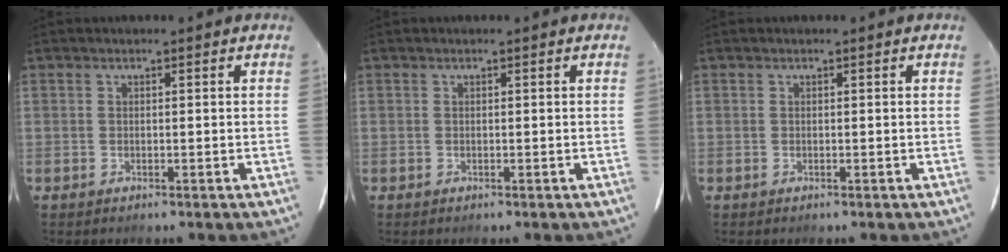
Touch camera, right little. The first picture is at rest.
{"total": 0.0}
{"total": 0.0}